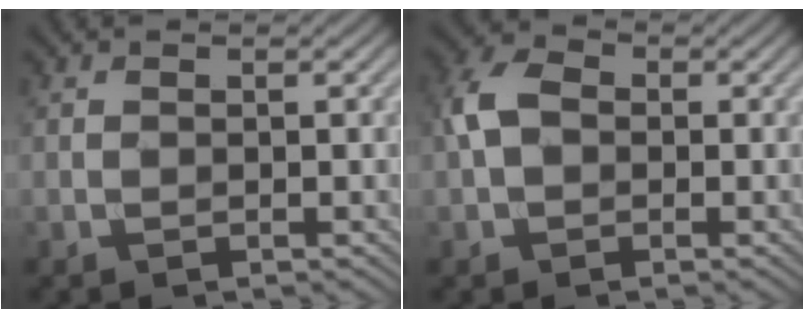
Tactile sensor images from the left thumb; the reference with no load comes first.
{"total": 4.5, "force": [0.0, 3.4, 3.0], "torque": [-0.069, 0.011, -0.010]}